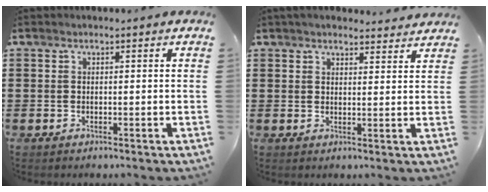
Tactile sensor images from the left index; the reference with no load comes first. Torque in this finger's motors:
{"motor_torque": [2.14, 0.00, 0.48, 0.08]}